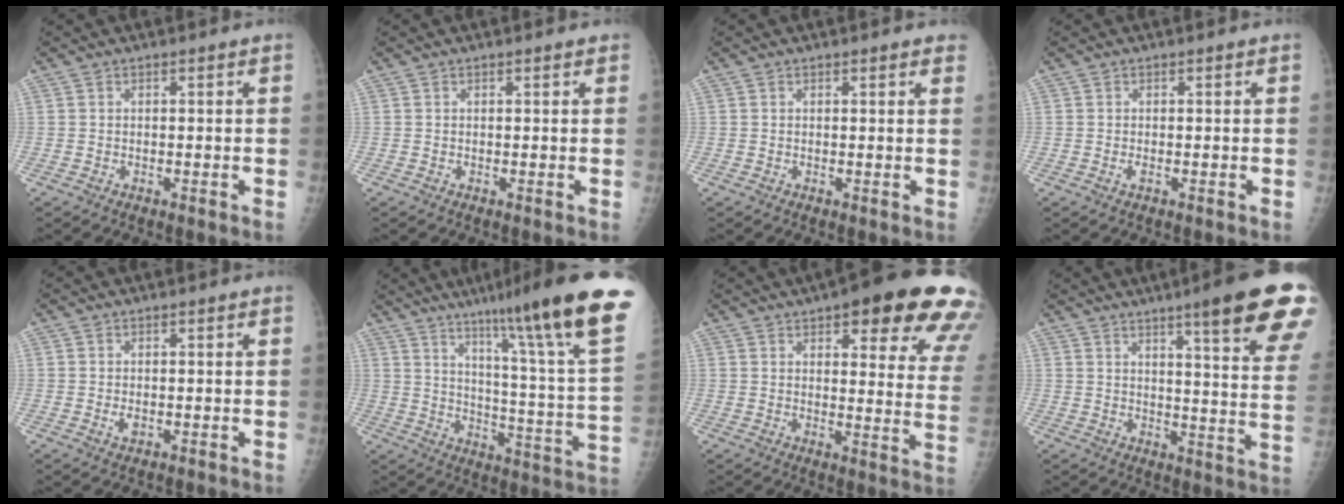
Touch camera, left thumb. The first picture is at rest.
{"total": 0.8, "force": [0.6, 0.3, 0.5], "torque": [-0.007, -0.002, 0.006]}
{"total": 2.6, "force": [2.0, 0.7, 1.4], "torque": [0.002, 0.002, 0.017]}
{"total": 0.7, "force": [0.0, 0.2, 0.6], "torque": [-0.013, -0.002, -0.001]}
{"total": 1.3, "force": [0.0, 0.8, 1.0], "torque": [-0.014, -0.002, 0.000]}
{"total": 26.5, "force": [16.9, 1.4, 20.4], "torque": [-0.277, -0.074, 0.242]}
{"total": 23.2, "force": [14.1, 6.5, 17.2], "torque": [-0.173, -0.042, 0.161]}
{"total": 20.7, "force": [13.2, 2.2, 15.9], "torque": [-0.189, -0.058, 0.163]}